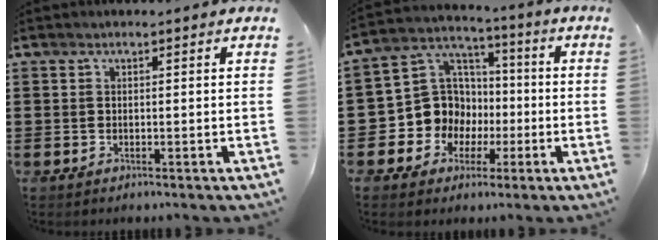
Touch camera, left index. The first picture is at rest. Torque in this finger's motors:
{"motor_torque": [1.44, 0.70, 0.50, 0.06]}